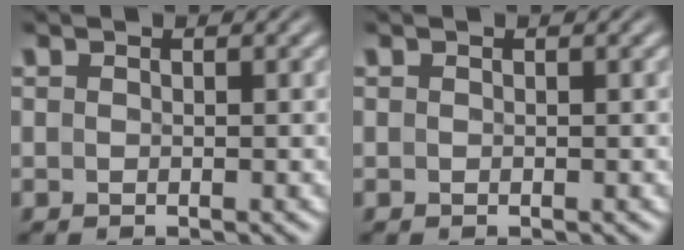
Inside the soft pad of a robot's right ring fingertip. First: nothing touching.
{"total": 0.0}